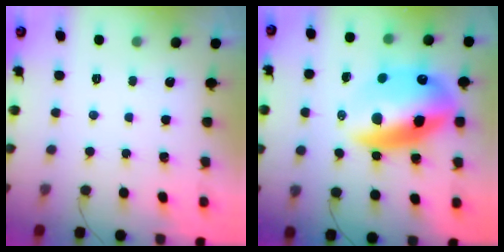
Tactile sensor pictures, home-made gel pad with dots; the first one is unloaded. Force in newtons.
{"total": 20.9, "press": 20.2, "slide": 5.6}